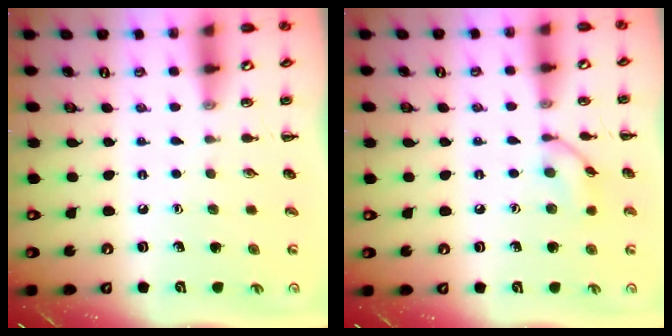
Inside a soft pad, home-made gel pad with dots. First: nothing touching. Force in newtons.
{"total": 8.0, "press": 8.0, "slide": 0.7}